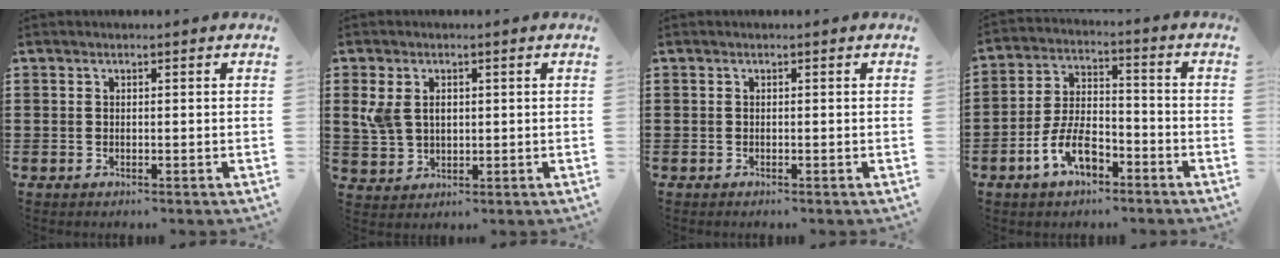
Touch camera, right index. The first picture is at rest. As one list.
[{"total": 4.3, "force": [1.1, 3.0, 2.9], "torque": [-0.079, 0.005, 0.015]}, {"total": 0.0}, {"total": 8.2, "force": [-4.4, 3.9, 5.6], "torque": [-0.125, 0.007, -0.085]}]